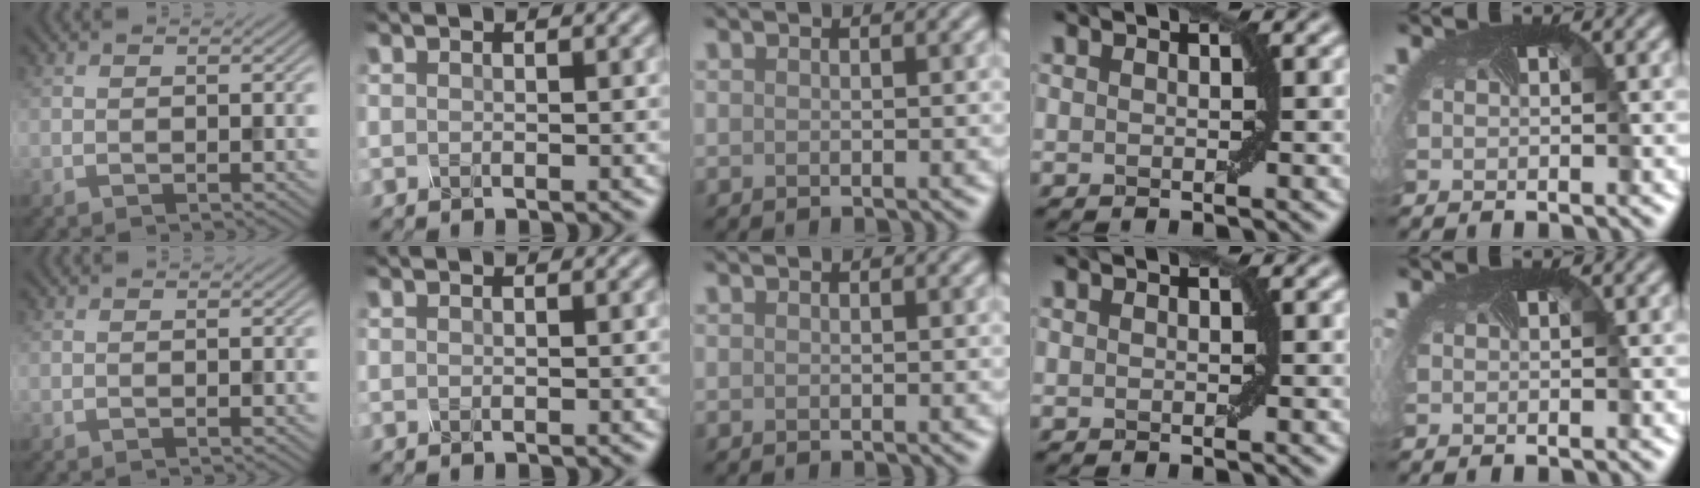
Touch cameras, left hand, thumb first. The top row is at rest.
{}